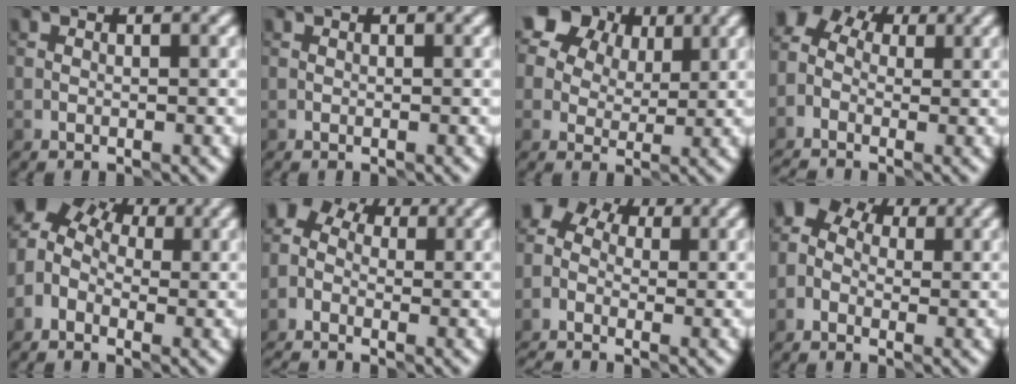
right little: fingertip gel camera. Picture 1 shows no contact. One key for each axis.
{"total": 0.0}
{"total": 8.3, "fx": 4.6, "fy": 5.7, "fz": 3.9, "tx": -0.057, "ty": 0.030, "tz": 0.065}
{"total": 5.5, "fx": -0.7, "fy": 4.4, "fz": 3.3, "tx": -0.066, "ty": 0.019, "tz": -0.019}
{"total": 6.2, "fx": 1.5, "fy": 4.4, "fz": 4.1, "tx": -0.070, "ty": 0.026, "tz": 0.014}
{"total": 4.9, "fx": -0.9, "fy": 3.8, "fz": 2.9, "tx": -0.052, "ty": 0.015, "tz": -0.021}
{"total": 5.0, "fx": -1.0, "fy": 4.0, "fz": 2.9, "tx": -0.052, "ty": 0.016, "tz": -0.022}
{"total": 5.9, "fx": 0.8, "fy": 4.5, "fz": 3.7, "tx": -0.066, "ty": 0.030, "tz": -0.006}